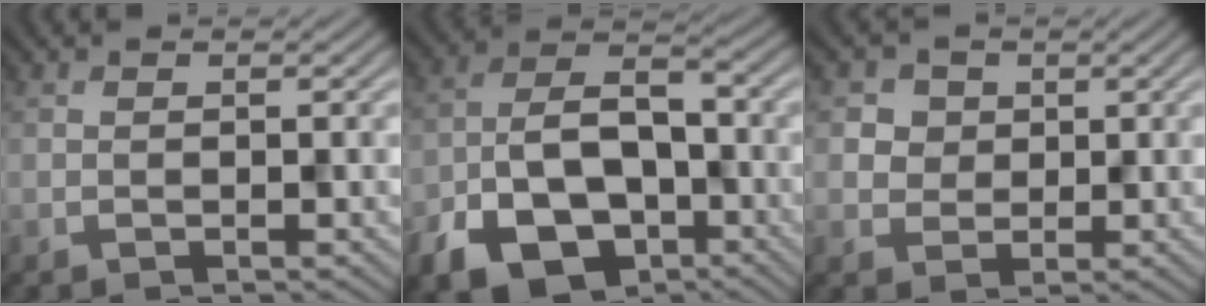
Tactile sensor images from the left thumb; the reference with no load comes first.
{"total": 12.2, "force": [-6.0, 7.2, 7.8], "torque": [-0.161, -0.016, -0.110]}
{"total": 3.8, "force": [1.4, 3.3, 1.1], "torque": [-0.045, -0.006, 0.026]}